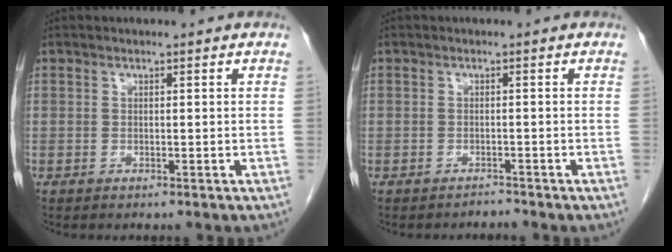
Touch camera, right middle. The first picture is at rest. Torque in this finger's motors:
{"motor_torque": [0.28, -0.15, 0.02, -0.01]}